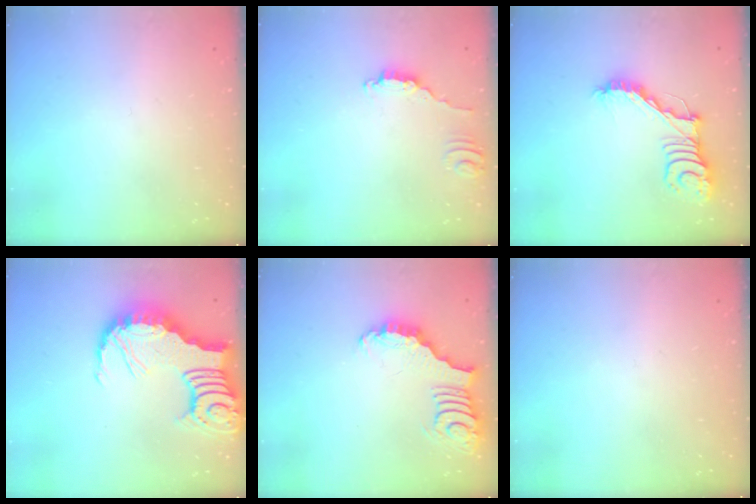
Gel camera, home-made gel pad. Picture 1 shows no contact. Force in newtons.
{"total": 2.6, "press": 2.6, "slide": 0.2}
{"total": 15.5, "press": 15.4, "slide": 0.4}
{"total": 13.7, "press": 13.6, "slide": 1.9}
{"total": 3.4, "press": 3.3, "slide": 0.6}
{"total": 0.0}